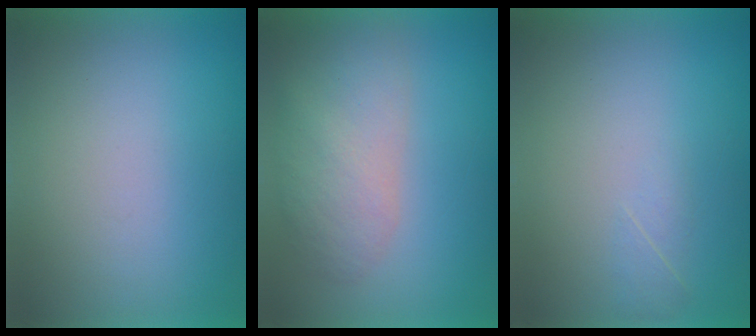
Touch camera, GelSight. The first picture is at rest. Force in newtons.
{"total": 5.6}
{"total": 1.6}